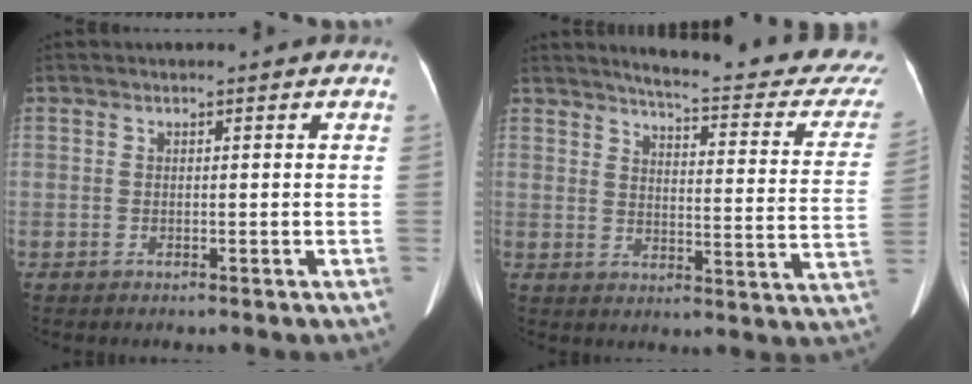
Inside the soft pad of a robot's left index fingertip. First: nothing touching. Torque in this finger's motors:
{"motor_torque": [-0.34, -1.10, 0.03, 0.06]}